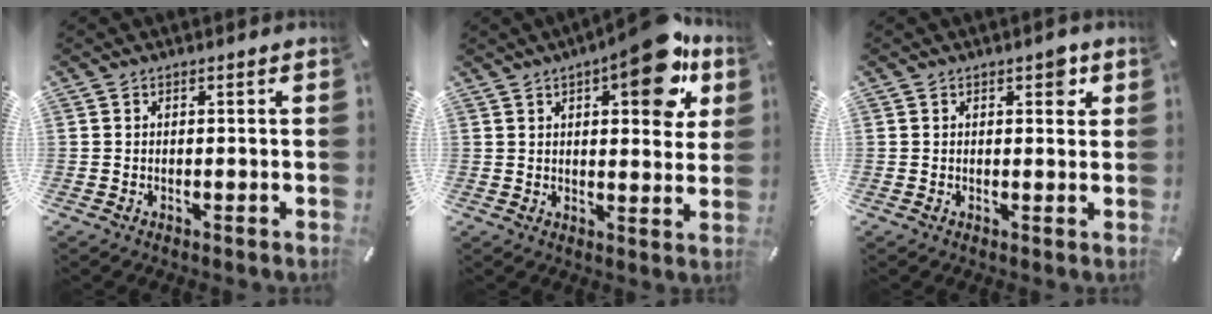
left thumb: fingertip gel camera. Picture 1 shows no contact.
{"total": 14.5, "force": [7.8, 5.4, 10.9], "torque": [-0.132, -0.039, 0.121]}
{"total": 3.2, "force": [1.6, 1.7, 2.2], "torque": [-0.016, -0.005, 0.019]}